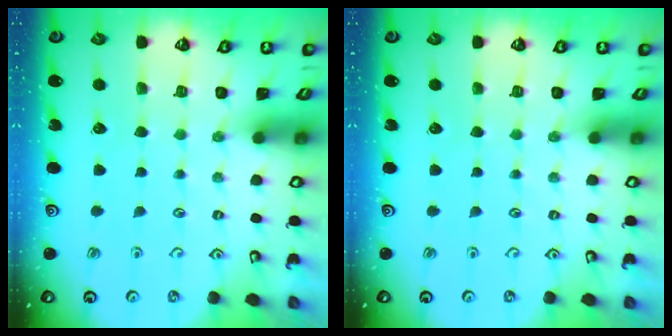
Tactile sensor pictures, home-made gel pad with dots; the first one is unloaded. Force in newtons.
{"total": 0.0}